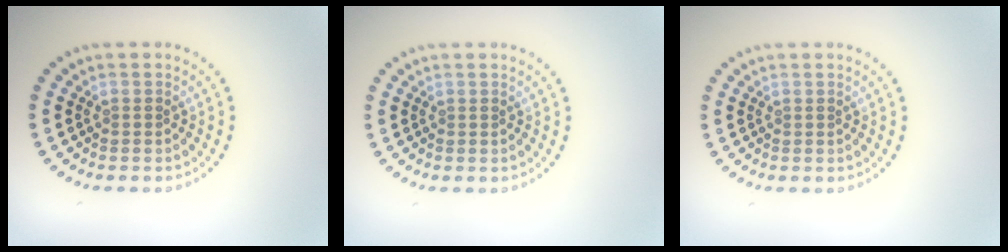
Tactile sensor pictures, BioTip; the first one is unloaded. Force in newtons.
{"total": 0.0}
{"total": 0.0}